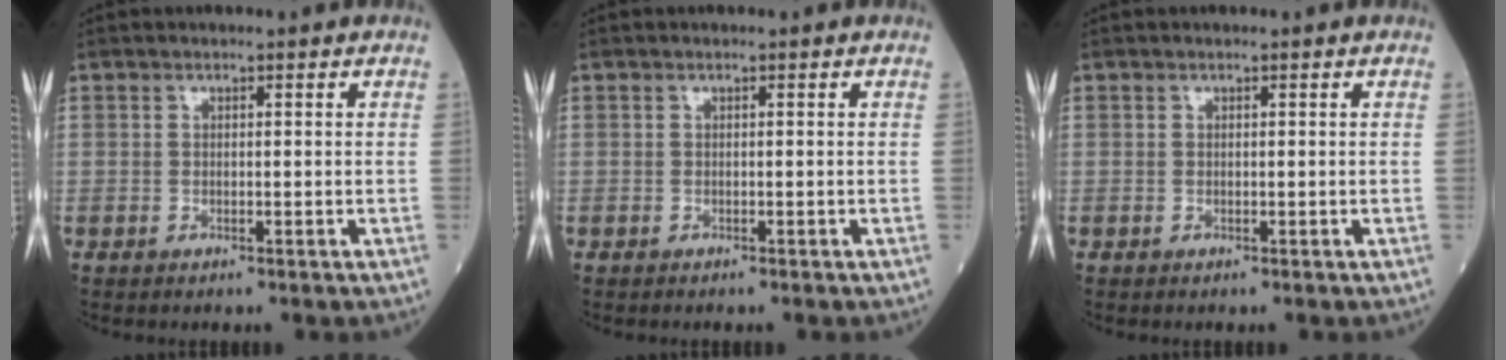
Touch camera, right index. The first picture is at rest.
{"total": 0.0}
{"total": 0.0}